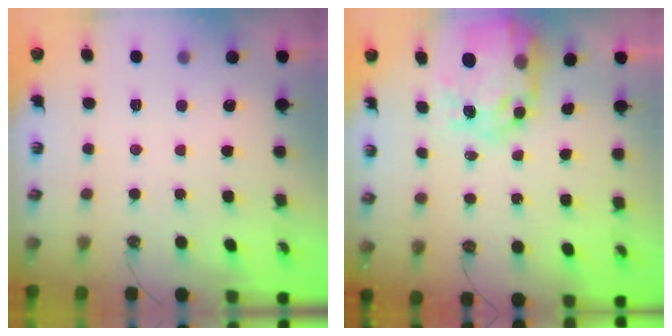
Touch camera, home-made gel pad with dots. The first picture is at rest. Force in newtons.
{"total": 12.5, "press": 12.4, "slide": 0.9}